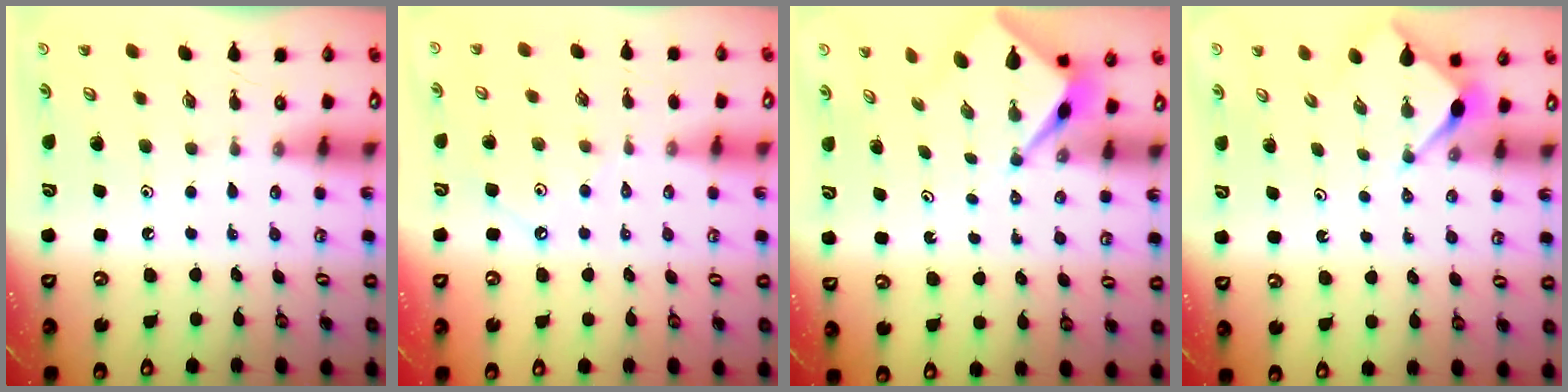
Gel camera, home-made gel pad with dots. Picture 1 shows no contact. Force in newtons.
{"total": 3.0, "press": 3.0, "slide": 0.4}
{"total": 2.6, "press": 2.6, "slide": 0.1}
{"total": 2.9, "press": 2.9, "slide": 0.3}